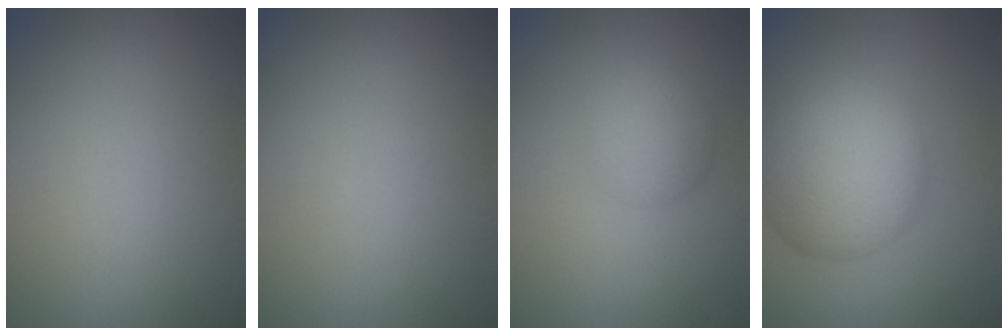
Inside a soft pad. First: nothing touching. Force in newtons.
{"total": 0.0}
{"total": 3.2, "press": 3.2, "slide": 0.1}
{"total": 9.0, "press": 9.0, "slide": 0.6}